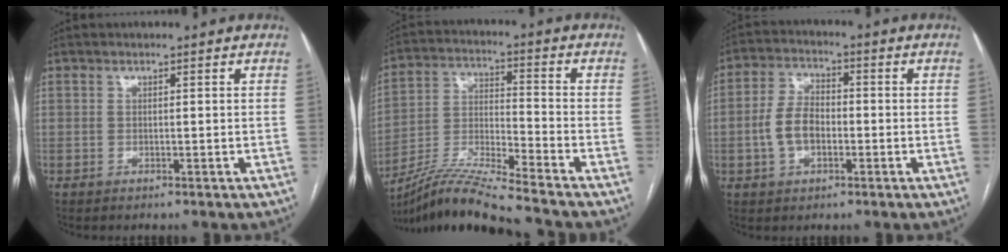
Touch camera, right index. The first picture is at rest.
{"total": 13.6, "force": [-12.1, -1.5, 6.0], "torque": [-0.121, -0.012, -0.226]}
{"total": 6.9, "force": [-1.4, 4.1, 5.3], "torque": [-0.120, 0.015, -0.028]}